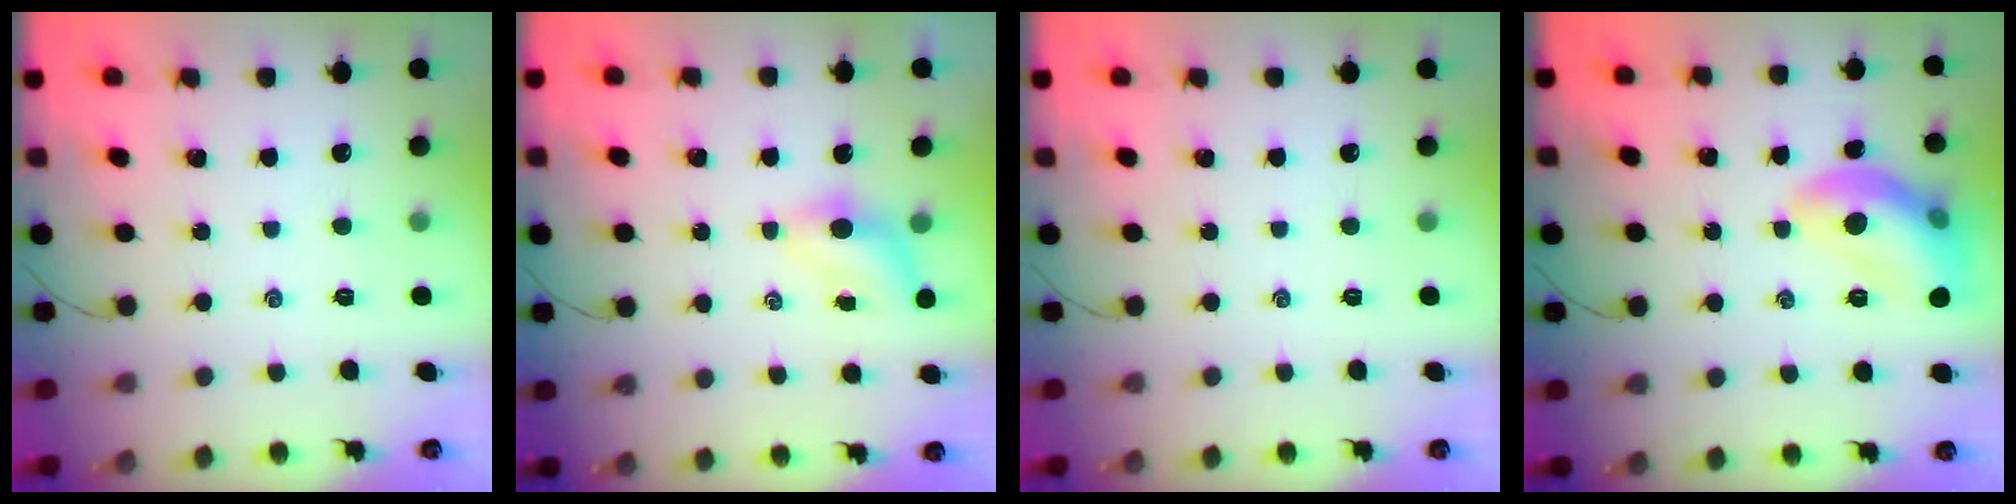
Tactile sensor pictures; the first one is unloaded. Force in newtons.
{"total": 4.0, "press": 3.9, "slide": 1.0}
{"total": 0.0}
{"total": 13.7, "press": 13.6, "slide": 1.0}